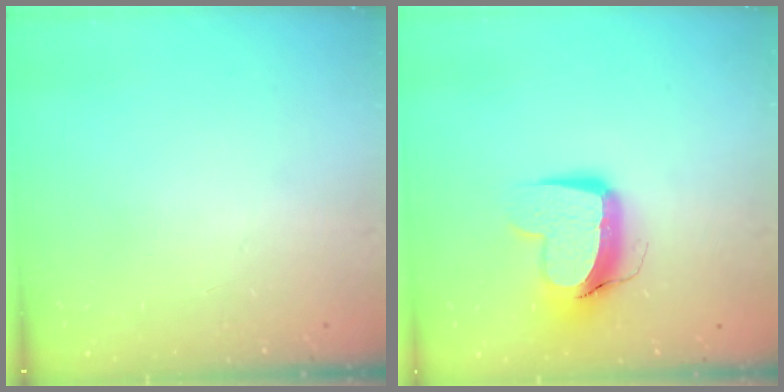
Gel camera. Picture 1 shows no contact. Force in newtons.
{"total": 13.0, "press": 12.9, "slide": 1.7}